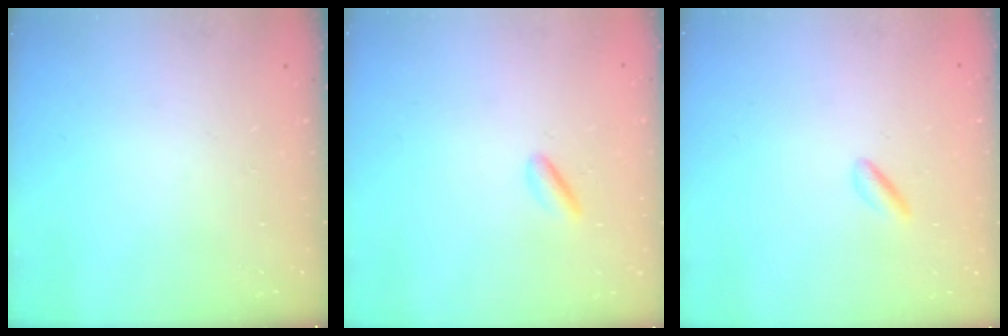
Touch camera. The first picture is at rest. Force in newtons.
{"total": 2.4, "press": 2.4, "slide": 0.5}
{"total": 1.5, "press": 1.3, "slide": 0.6}